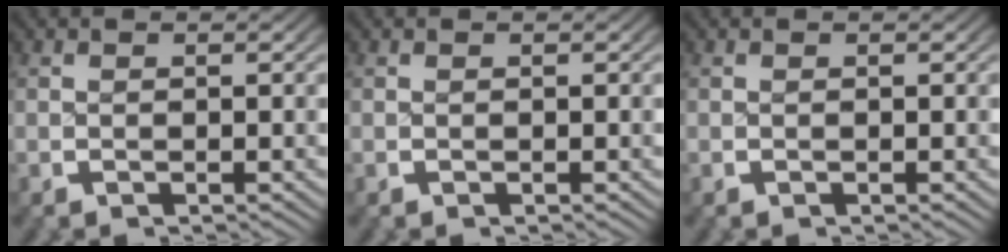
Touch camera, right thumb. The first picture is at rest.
{"total": 0.0}
{"total": 0.0}